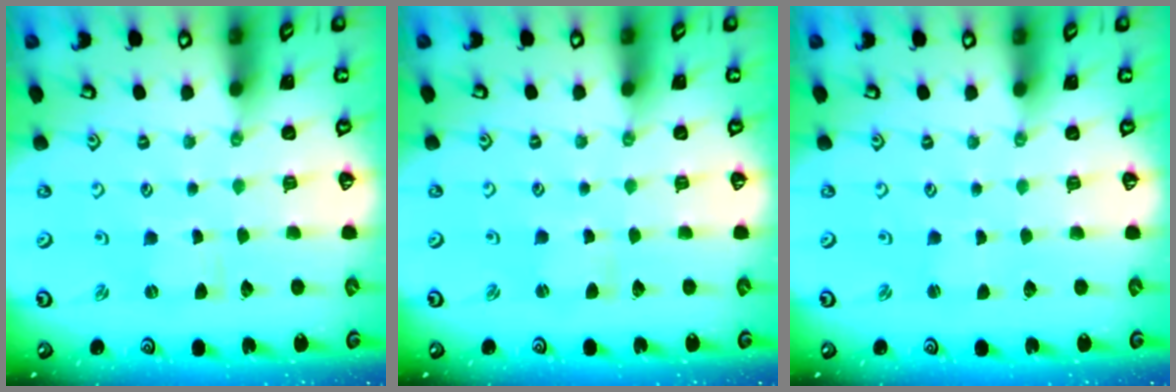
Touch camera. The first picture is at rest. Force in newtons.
{"total": 1.5, "press": 1.4, "slide": 0.3}
{"total": 0.0}